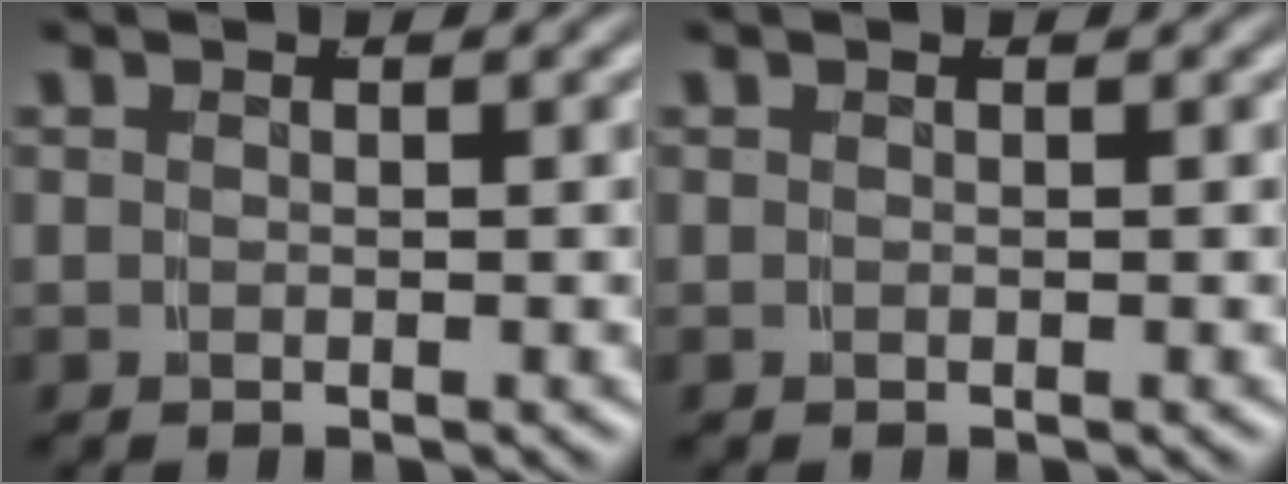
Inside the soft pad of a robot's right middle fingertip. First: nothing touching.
{"total": 0.0}